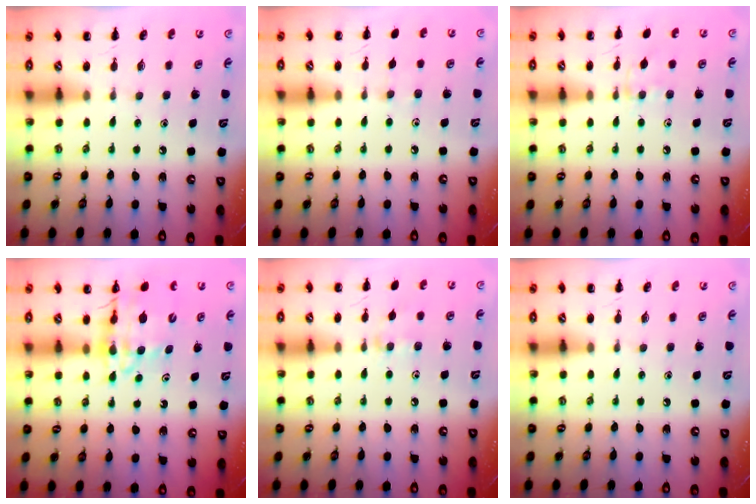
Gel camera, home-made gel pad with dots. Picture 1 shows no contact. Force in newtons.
{"total": 4.2, "press": 3.9, "slide": 1.6}
{"total": 6.3, "press": 6.0, "slide": 1.8}
{"total": 11.6, "press": 11.1, "slide": 3.3}
{"total": 7.0, "press": 6.7, "slide": 1.8}
{"total": 0.0}